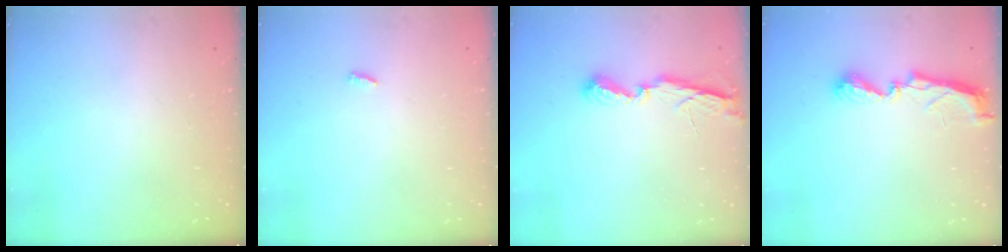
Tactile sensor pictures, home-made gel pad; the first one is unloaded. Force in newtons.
{"total": 2.8, "press": 2.7, "slide": 0.3}
{"total": 7.1, "press": 7.0, "slide": 0.4}
{"total": 7.0, "press": 7.0, "slide": 0.2}